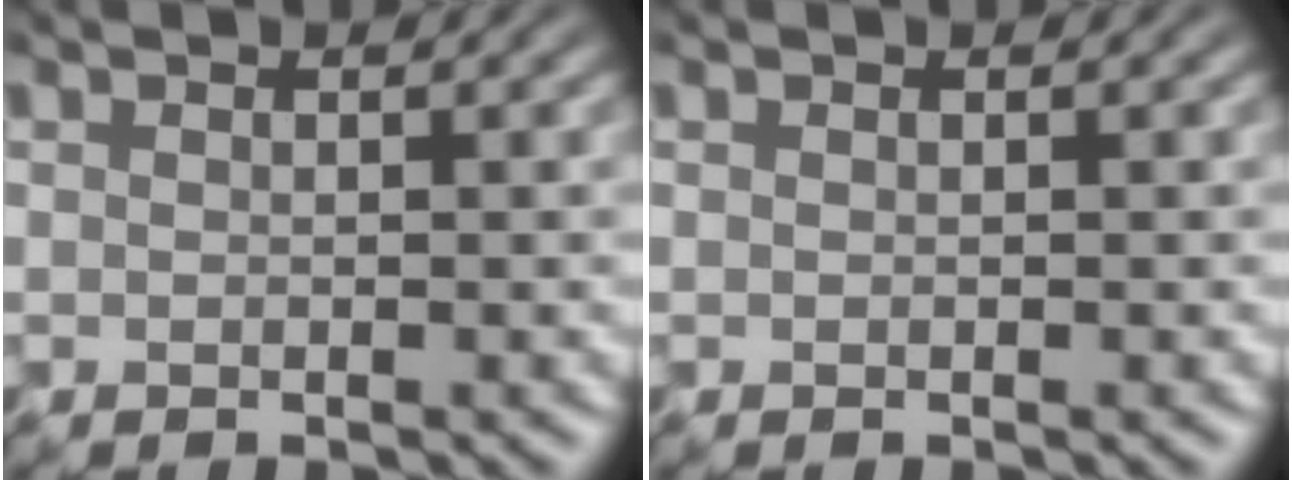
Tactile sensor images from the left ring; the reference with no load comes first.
{"total": 0.0}